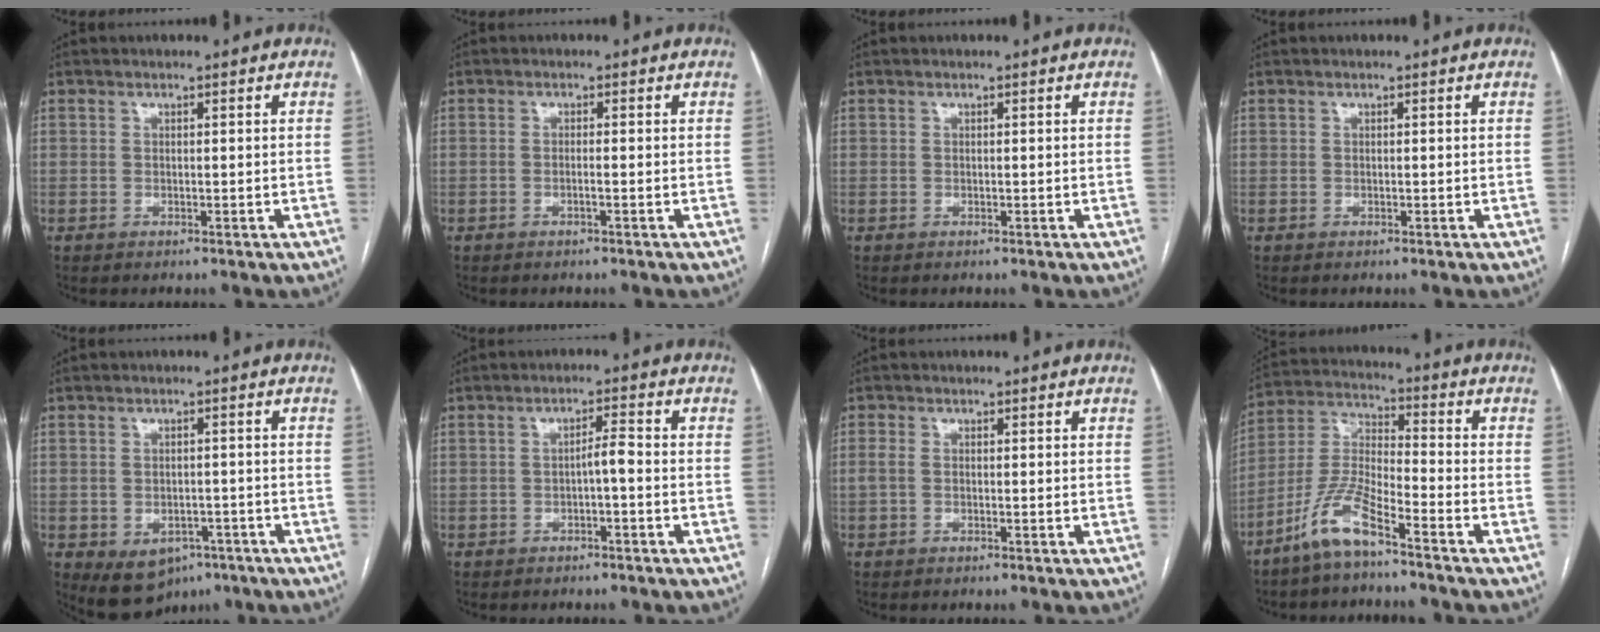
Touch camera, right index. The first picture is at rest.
{"total": 0.9, "force": [-0.4, -0.1, 0.8], "torque": [-0.014, 0.001, -0.008]}
{"total": 0.0}
{"total": 0.0}
{"total": 7.2, "force": [-3.8, 5.1, 3.3], "torque": [-0.052, 0.009, -0.041]}
{"total": 2.5, "force": [-0.8, 0.3, 2.4], "torque": [-0.036, 0.006, -0.013]}
{"total": 1.2, "force": [-0.2, 0.6, 1.0], "torque": [-0.022, 0.003, -0.005]}
{"total": 9.5, "force": [-6.7, 1.1, 6.6], "torque": [-0.149, -0.006, -0.141]}